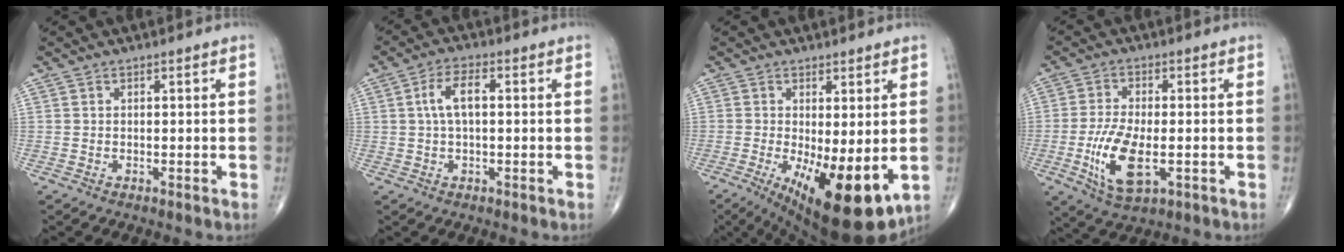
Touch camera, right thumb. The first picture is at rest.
{"total": 5.6, "force": [0.8, 2.5, 5.0], "torque": [-0.101, 0.016, 0.012]}
{"total": 14.9, "force": [-3.3, 5.2, 13.6], "torque": [-0.202, -0.032, -0.032]}
{"total": 10.8, "force": [-2.6, 4.7, 9.4], "torque": [-0.188, -0.007, -0.043]}